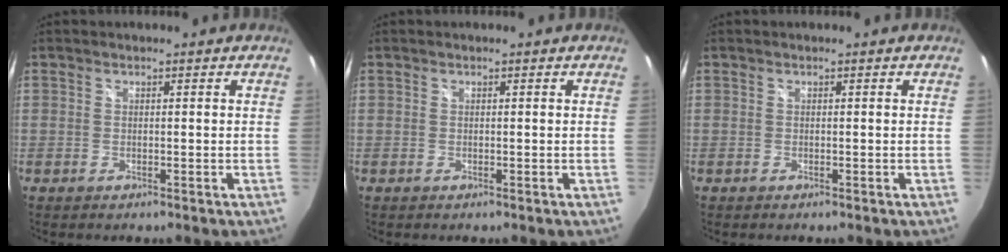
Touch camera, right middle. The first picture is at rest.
{"total": 0.0}
{"total": 0.0}